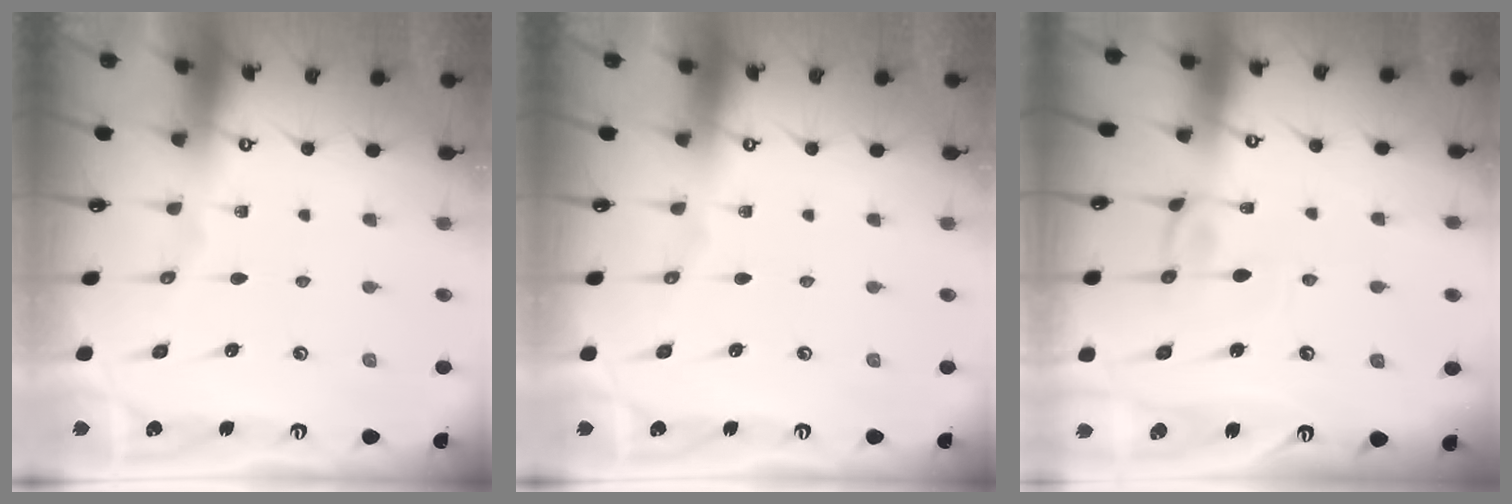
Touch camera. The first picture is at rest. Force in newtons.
{"total": 0.0}
{"total": 0.6, "press": 0.5, "slide": 0.2}